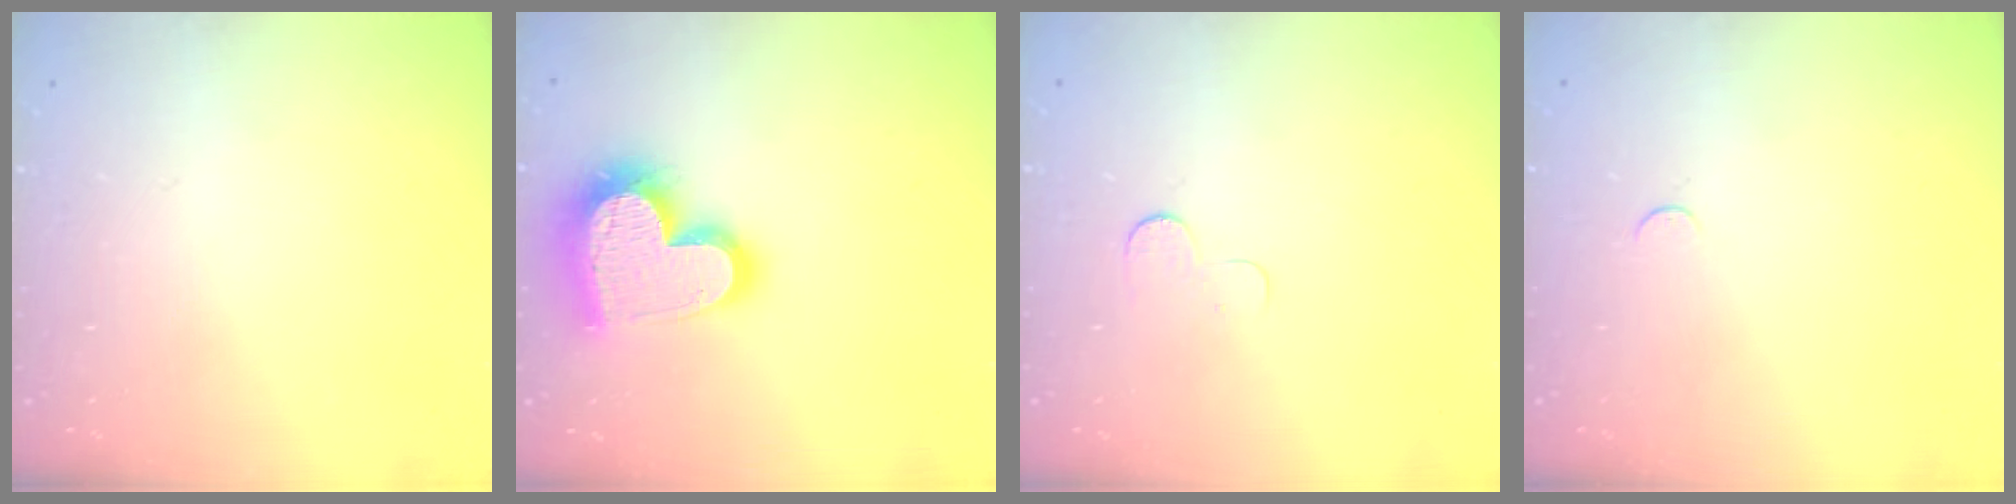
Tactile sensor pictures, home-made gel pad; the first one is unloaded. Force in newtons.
{"total": 20.6, "press": 20.5, "slide": 1.8}
{"total": 3.6, "press": 3.6, "slide": 0.3}
{"total": 2.4, "press": 2.4, "slide": 0.3}